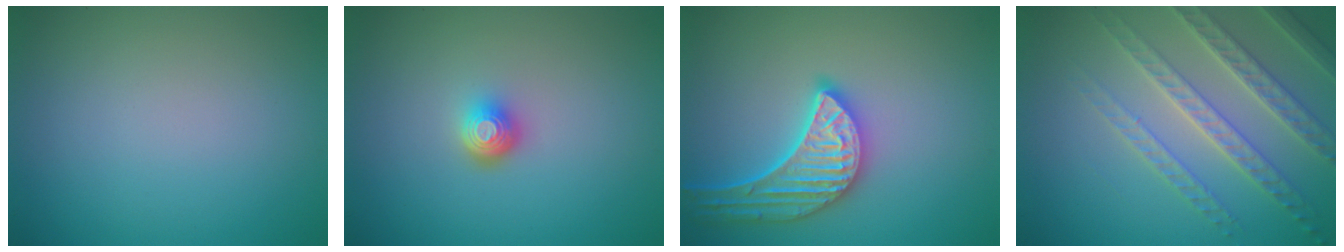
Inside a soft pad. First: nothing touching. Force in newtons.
{"total": 2.1, "press": 1.5, "slide": 1.5}
{"total": 5.2, "press": 4.7, "slide": 2.2}
{"total": 4.4, "press": 4.2, "slide": 1.5}